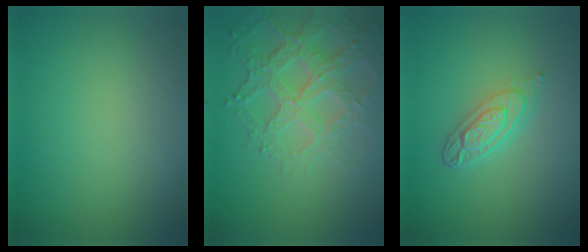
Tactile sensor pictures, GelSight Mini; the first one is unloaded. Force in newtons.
{"total": 6.2, "press": 4.8, "slide": 3.8}
{"total": 4.0, "press": 2.9, "slide": 2.7}